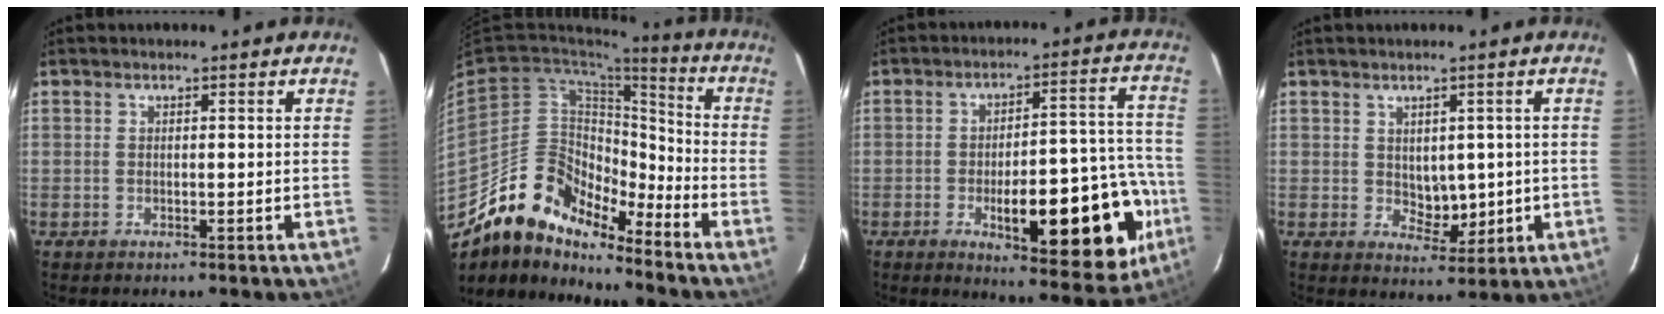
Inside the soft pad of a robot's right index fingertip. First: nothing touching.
{"total": 14.8, "force": [-12.5, 5.6, 5.4], "torque": [-0.091, 0.049, -0.226]}
{"total": 19.6, "force": [-6.6, 5.9, 17.5], "torque": [-0.163, 0.027, -0.071]}
{"total": 4.9, "force": [0.0, 3.2, 3.8], "torque": [-0.046, -0.002, 0.015]}